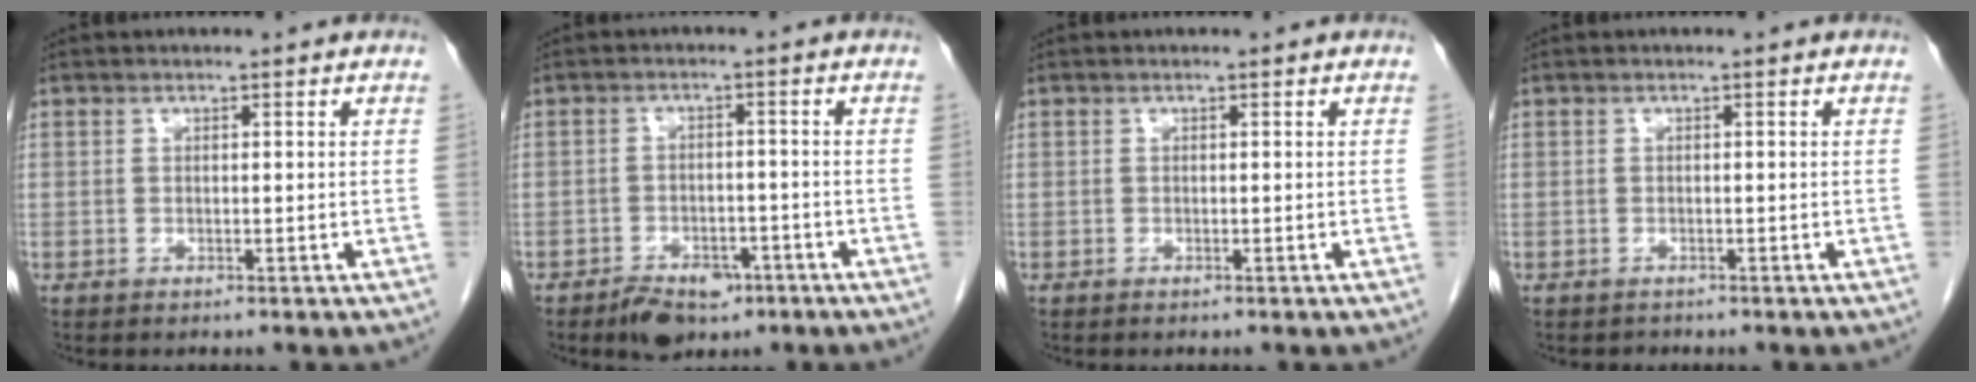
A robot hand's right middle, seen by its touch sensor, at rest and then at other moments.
{"total": 5.9, "force": [-4.1, 3.2, 2.8], "torque": [-0.044, 0.002, -0.059]}
{"total": 0.0}
{"total": 0.6, "force": [-0.5, 0.3, -0.1], "torque": [-0.012, -0.003, -0.011]}